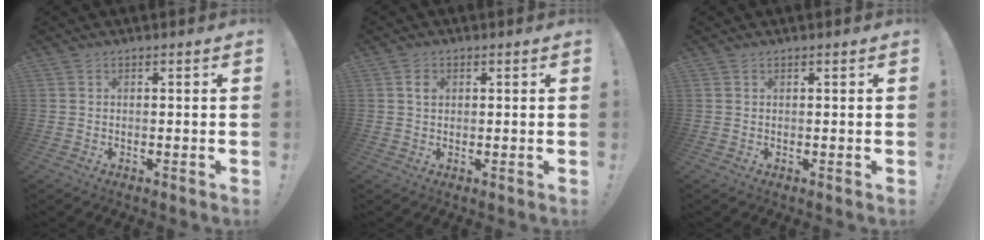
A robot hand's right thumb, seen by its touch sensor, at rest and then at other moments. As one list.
[{"total": 2.2, "force": [0.6, 1.7, 1.3], "torque": [-0.014, -0.001, 0.008]}, {"total": 0.0}]